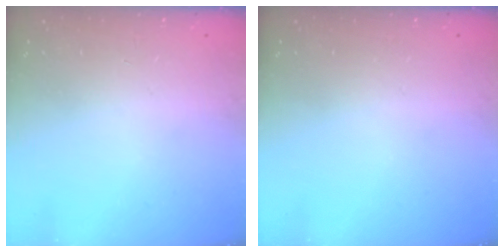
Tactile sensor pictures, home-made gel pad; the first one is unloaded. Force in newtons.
{"total": 0.0}